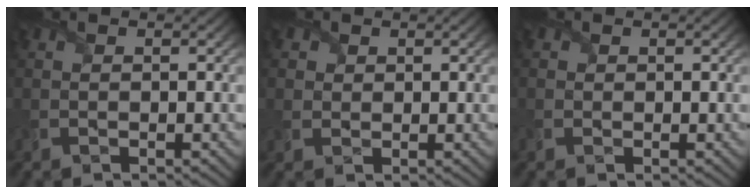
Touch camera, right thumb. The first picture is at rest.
{"total": 2.5, "force": [1.2, 2.0, 0.6], "torque": [-0.027, -0.007, 0.022]}
{"total": 0.9, "force": [0.1, 0.9, 0.1], "torque": [0.000, -0.004, 0.001]}